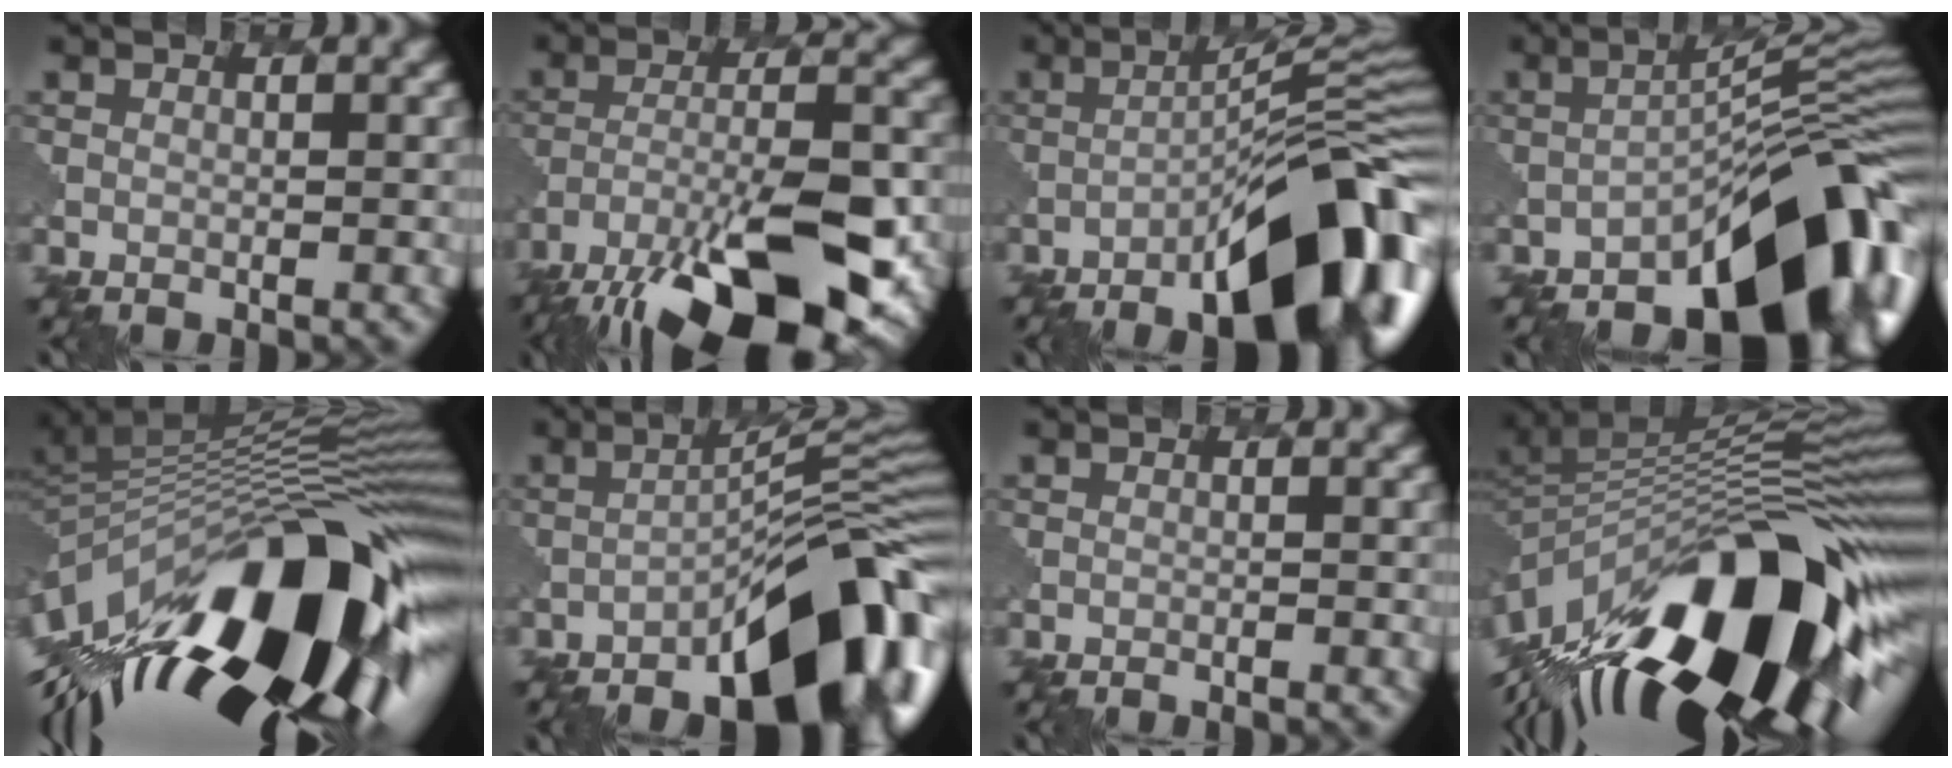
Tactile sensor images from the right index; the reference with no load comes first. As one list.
[{"total": 14.7, "force": [-8.7, 5.9, 10.3], "torque": [-0.202, -0.020, -0.138]}, {"total": 13.4, "force": [-7.1, 3.6, 10.8], "torque": [-0.145, 0.019, -0.110]}, {"total": 13.0, "force": [-7.4, 4.7, 9.6], "torque": [-0.116, 0.009, -0.125]}, {"total": 17.8, "force": [-5.6, 7.1, 15.3], "torque": [-0.247, 0.004, -0.115]}, {"total": 12.1, "force": [-6.8, 3.6, 9.3], "torque": [-0.124, 0.015, -0.113]}, {"total": 1.2, "force": [-1.2, 0.1, 0.4], "torque": [0.002, 0.011, -0.021]}, {"total": 16.2, "force": [-6.1, 6.7, 13.5], "torque": [-0.209, 0.021, -0.121]}]